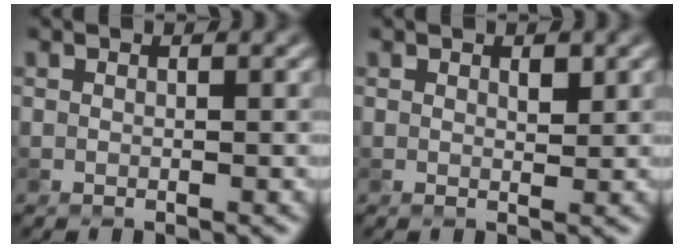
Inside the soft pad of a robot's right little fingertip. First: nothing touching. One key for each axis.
{"total": 0.8, "fx": 0.4, "fy": 0.4, "fz": 0.5, "tx": -0.008, "ty": -0.004, "tz": 0.008}